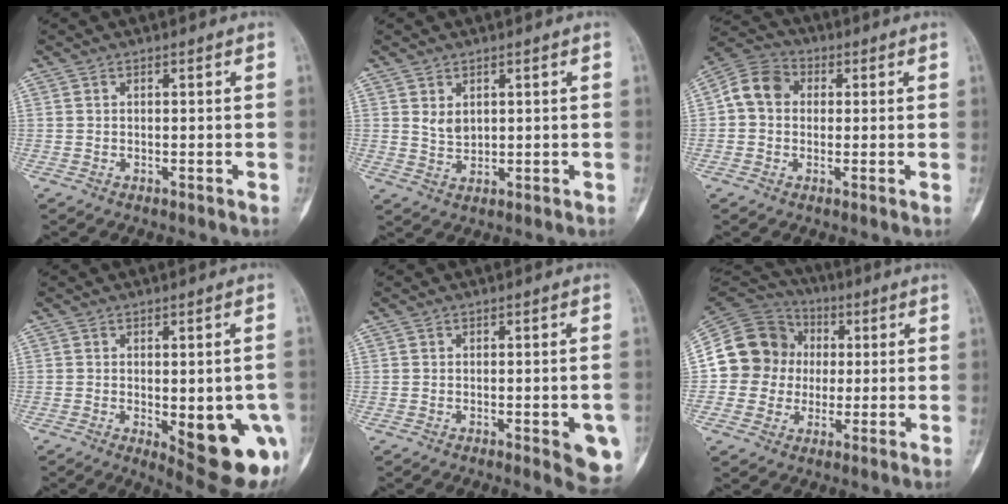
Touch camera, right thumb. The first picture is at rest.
{"total": 2.9, "force": [1.2, 1.9, 1.7], "torque": [-0.024, -0.012, 0.028]}
{"total": 7.8, "force": [0.8, 6.4, 4.4], "torque": [-0.070, 0.023, 0.001]}
{"total": 14.0, "force": [-3.8, 4.8, 12.6], "torque": [-0.125, -0.006, -0.029]}
{"total": 7.1, "force": [-2.2, 2.1, 6.5], "torque": [-0.058, -0.002, -0.021]}
{"total": 14.7, "force": [0.7, 13.7, 5.1], "torque": [-0.069, 0.032, 0.012]}